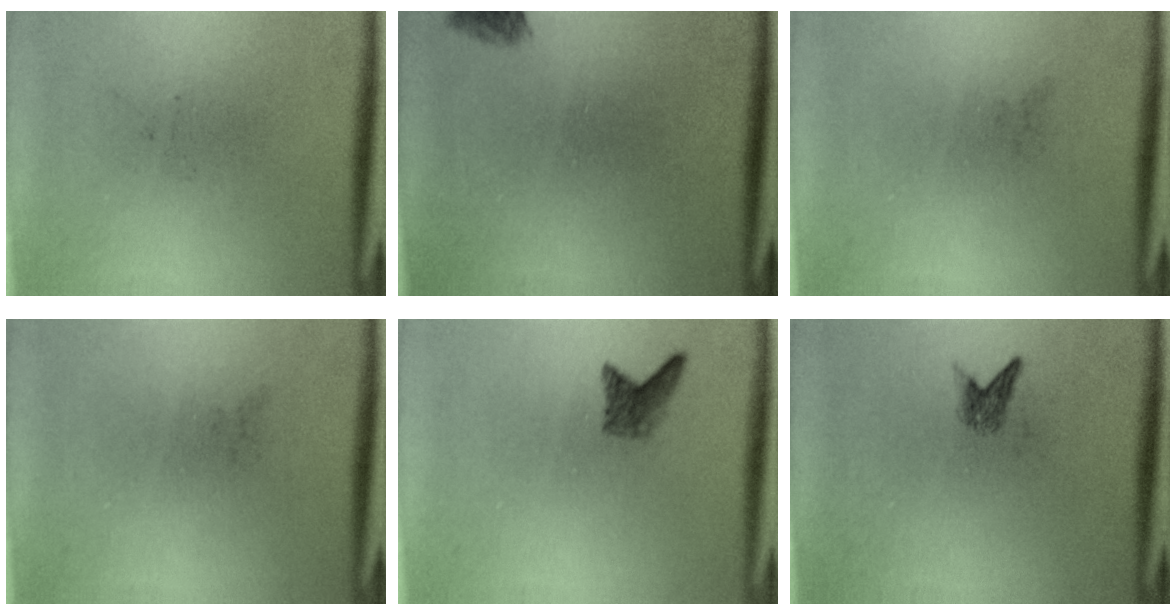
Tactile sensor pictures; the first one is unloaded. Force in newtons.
{"total": 2.6}
{"total": 0.0}
{"total": 0.0}
{"total": 1.7}
{"total": 1.3}